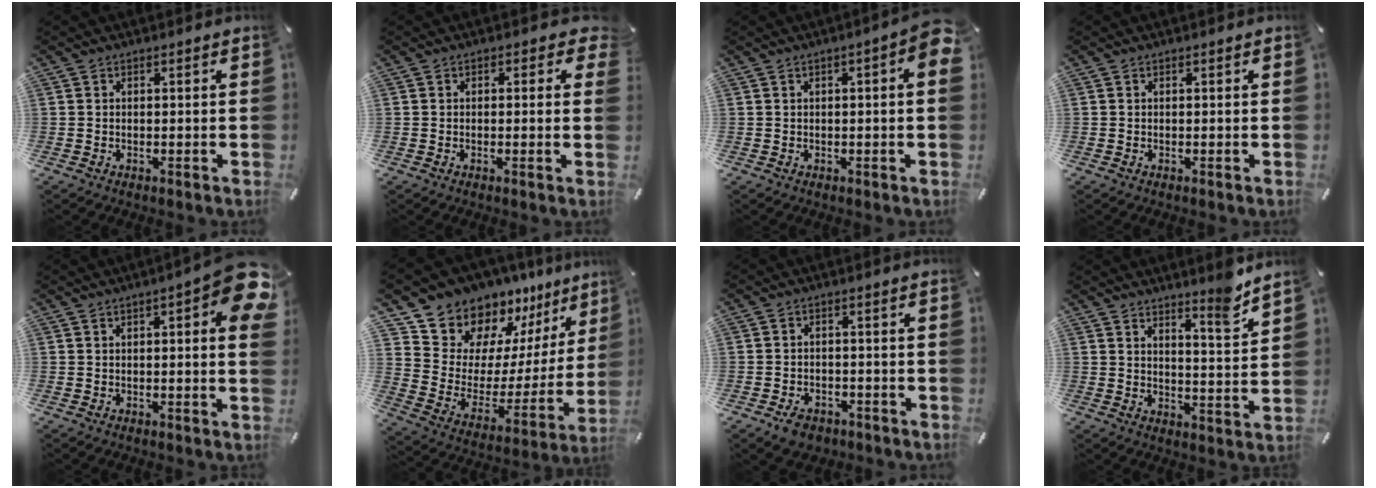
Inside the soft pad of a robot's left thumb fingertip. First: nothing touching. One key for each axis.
{"total": 1.9, "fx": 0.1, "fy": 1.4, "fz": 1.3, "tx": 0.000, "ty": -0.002, "tz": -0.006}
{"total": 4.0, "fx": 0.6, "fy": 1.1, "fz": 3.8, "tx": -0.059, "ty": 0.005, "tz": 0.009}
{"total": 0.0}
{"total": 9.6, "fx": 3.3, "fy": 3.0, "fz": 8.5, "tx": -0.100, "ty": -0.021, "tz": 0.051}
{"total": 14.6, "fx": 13.2, "fy": 6.3, "fz": -0.4, "tx": -0.011, "ty": -0.152, "tz": 0.242}
{"total": 4.0, "fx": -2.6, "fy": 2.7, "fz": 1.3, "tx": -0.026, "ty": 0.014, "tz": -0.049}
{"total": 7.8, "fx": 7.0, "fy": 0.7, "fz": 3.4, "tx": -0.039, "ty": -0.056, "tz": 0.116}